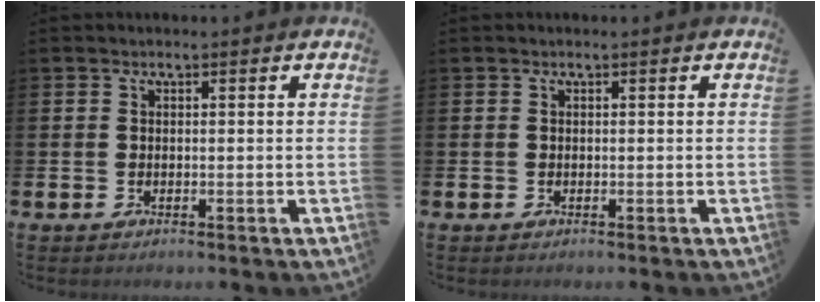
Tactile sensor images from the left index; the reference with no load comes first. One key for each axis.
{"total": 0.0}